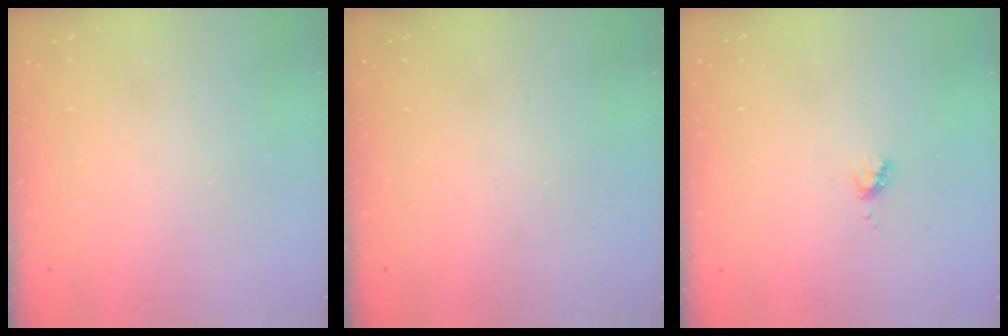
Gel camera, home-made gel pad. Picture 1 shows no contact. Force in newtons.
{"total": 0.0}
{"total": 3.7, "press": 3.7, "slide": 0.4}